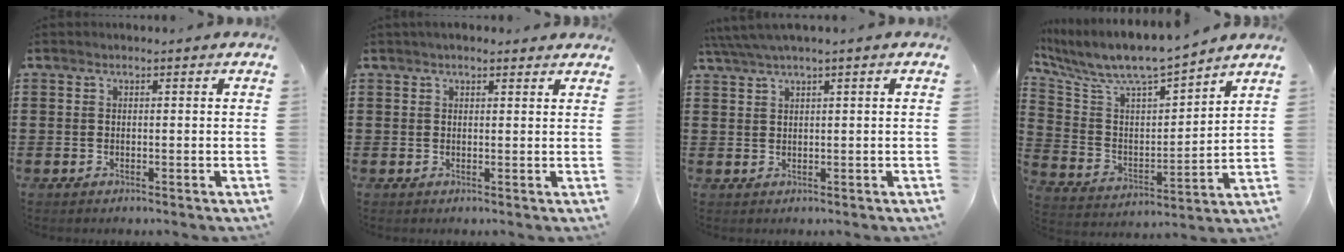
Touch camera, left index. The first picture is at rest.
{"total": 1.8, "force": [1.6, 0.5, 0.7], "torque": [-0.017, 0.006, 0.029]}
{"total": 2.3, "force": [1.5, -0.2, 1.8], "torque": [-0.036, 0.001, 0.028]}
{"total": 7.4, "force": [6.7, 1.0, 3.0], "torque": [-0.091, -0.051, 0.108]}